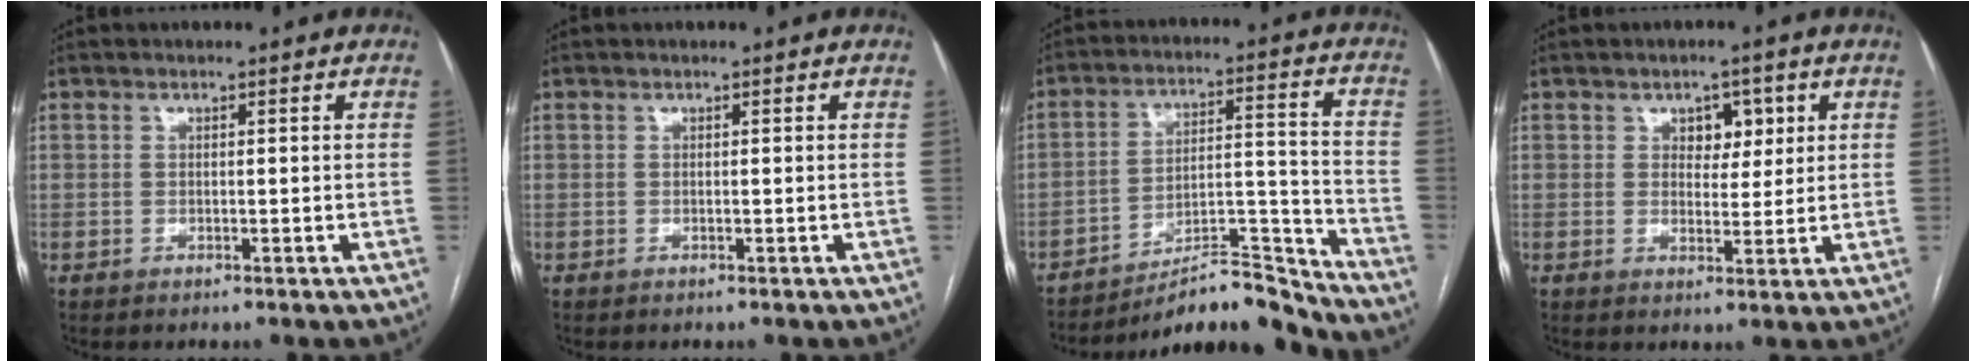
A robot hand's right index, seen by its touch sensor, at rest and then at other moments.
{"total": 0.0}
{"total": 12.0, "force": [-11.7, 0.6, 2.7], "torque": [-0.023, 0.048, -0.191]}
{"total": 4.1, "force": [1.8, 2.7, 2.5], "torque": [-0.027, 0.008, 0.027]}